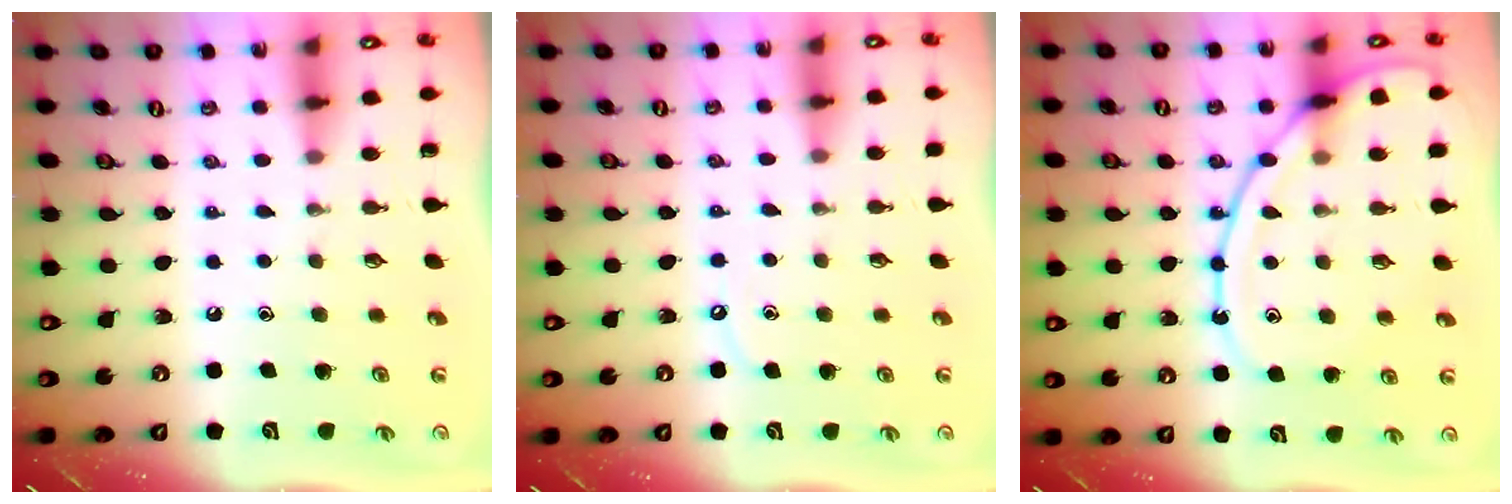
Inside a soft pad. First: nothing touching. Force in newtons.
{"total": 3.1, "press": 3.1, "slide": 0.5}
{"total": 13.0, "press": 12.9, "slide": 1.1}